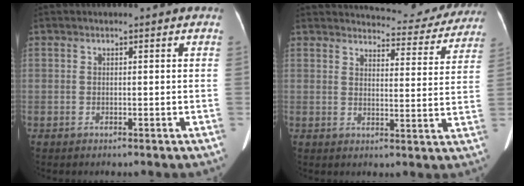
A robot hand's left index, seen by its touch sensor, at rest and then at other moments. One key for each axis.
{"total": 14.9, "fx": 14.2, "fy": 3.3, "fz": 2.7, "tx": -0.007, "ty": -0.032, "tz": 0.150}